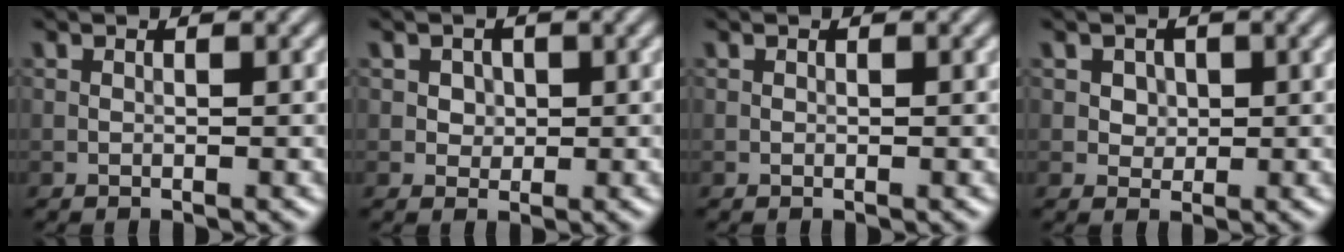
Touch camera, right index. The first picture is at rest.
{"total": 1.8, "force": [0.5, 1.5, 0.7], "torque": [-0.009, 0.003, 0.012]}
{"total": 0.0}
{"total": 2.1, "force": [0.8, 1.8, 0.9], "torque": [-0.017, 0.001, 0.018]}